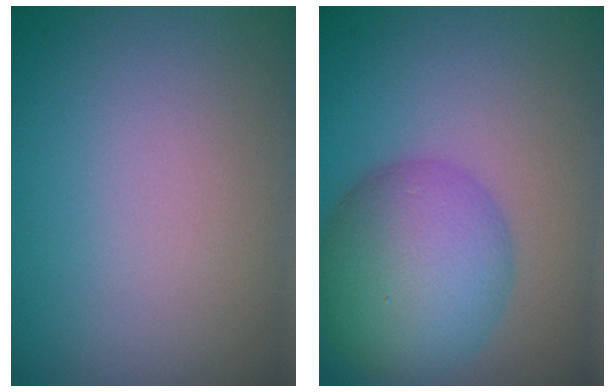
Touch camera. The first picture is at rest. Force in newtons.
{"total": 7.7, "press": 7.7, "slide": 0.3}